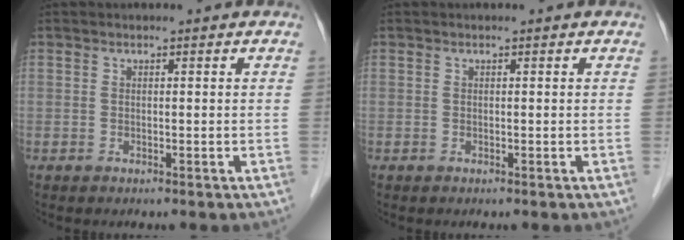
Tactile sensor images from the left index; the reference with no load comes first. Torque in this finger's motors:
{"motor_torque": [0.02, 0.01, 0.00, 0.00]}